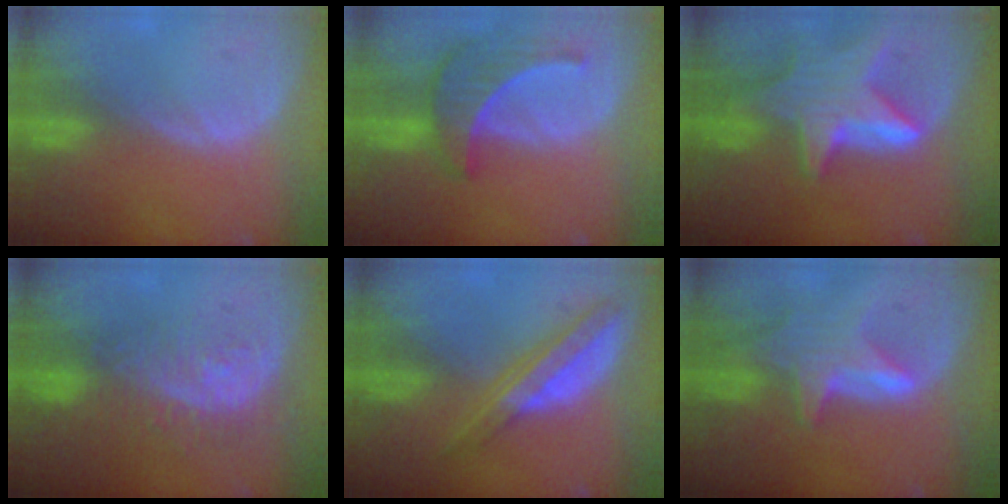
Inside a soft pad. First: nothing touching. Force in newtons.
{"total": 6.5, "press": 6.5, "slide": 0.3}
{"total": 9.3, "press": 9.3, "slide": 0.8}
{"total": 9.3, "press": 8.1, "slide": 4.5}
{"total": 6.5, "press": 5.7, "slide": 3.1}
{"total": 6.7, "press": 6.2, "slide": 2.3}